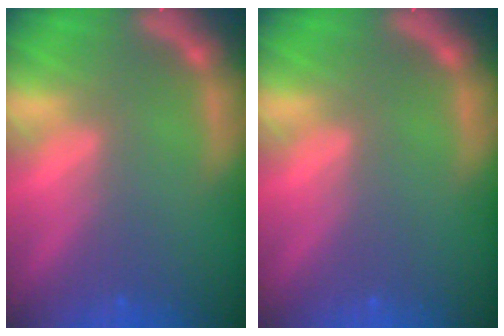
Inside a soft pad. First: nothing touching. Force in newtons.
{"total": 0.0}